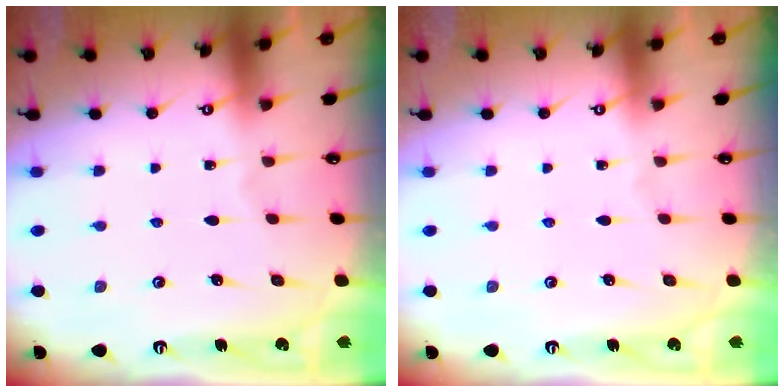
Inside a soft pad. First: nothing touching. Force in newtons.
{"total": 0.0}